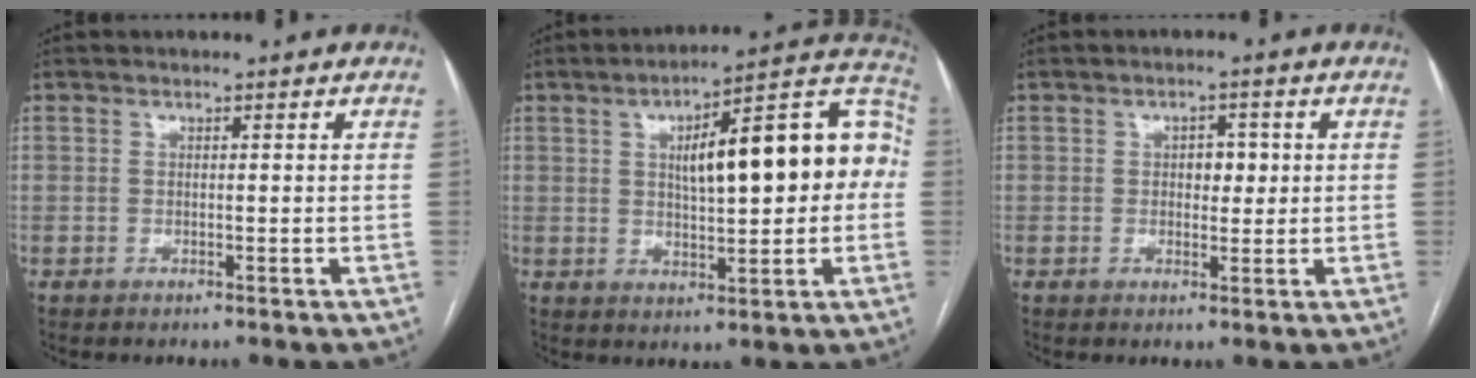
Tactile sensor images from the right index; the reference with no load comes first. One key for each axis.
{"total": 18.2, "fx": 2.2, "fy": 5.2, "fz": 17.3, "tx": -0.239, "ty": 0.049, "tz": 0.035}
{"total": 3.1, "fx": 0.4, "fy": 2.0, "fz": 2.4, "tx": -0.028, "ty": 0.008, "tz": 0.009}